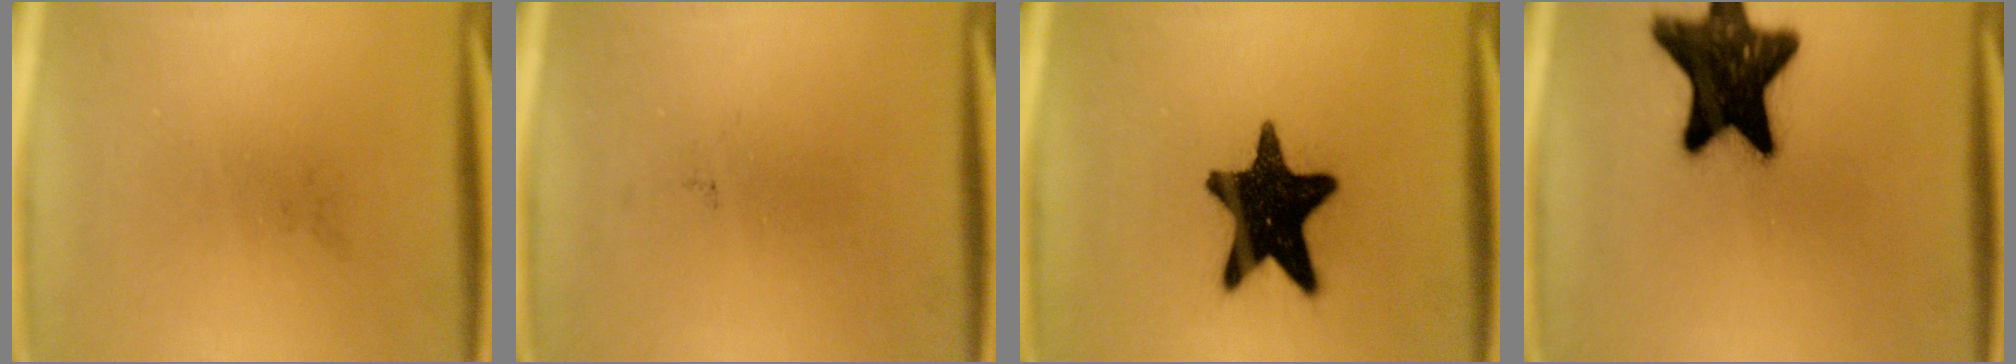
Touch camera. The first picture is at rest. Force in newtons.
{"total": 0.0}
{"total": 18.0}
{"total": 19.0}